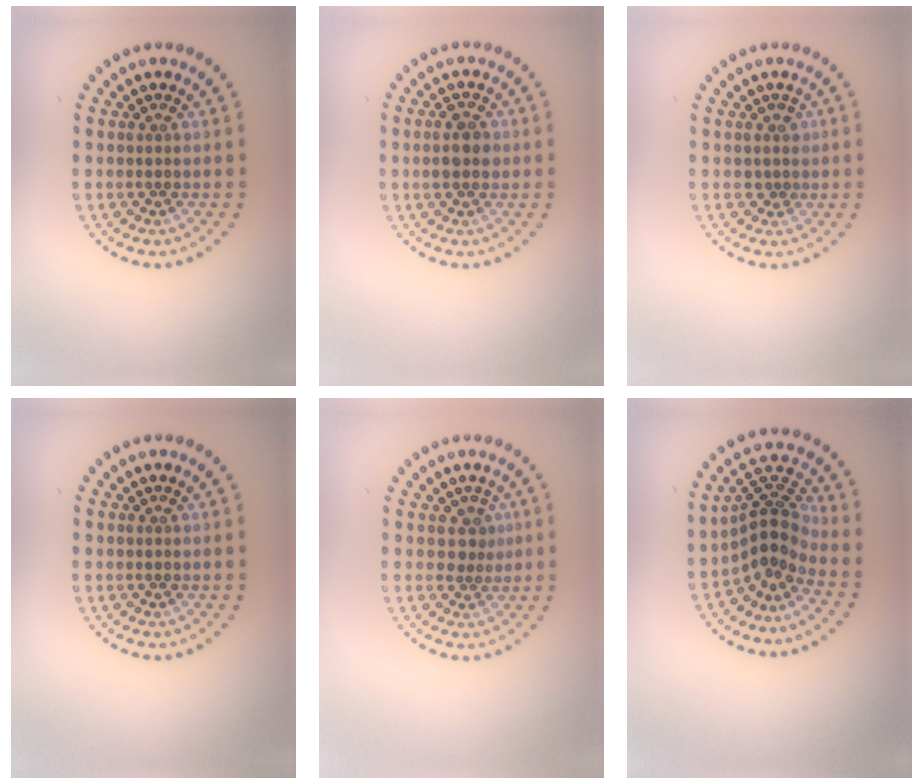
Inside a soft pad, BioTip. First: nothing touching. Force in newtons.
{"total": 2.6, "press": 2.6, "slide": 0.1}
{"total": 1.3, "press": 1.0, "slide": 0.9}
{"total": 0.0}
{"total": 1.7, "press": 1.2, "slide": 1.3}
{"total": 3.9, "press": 2.7, "slide": 2.7}